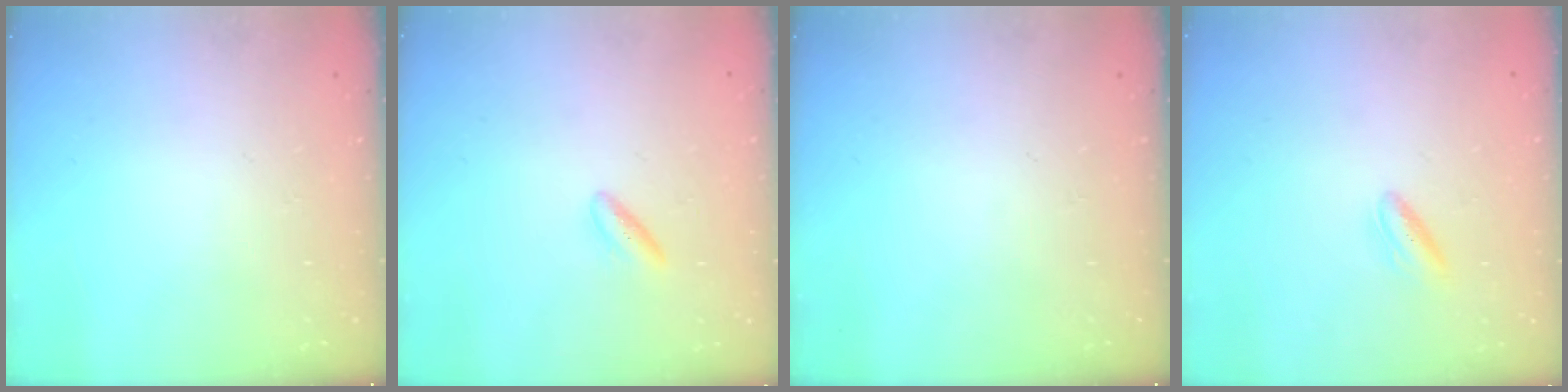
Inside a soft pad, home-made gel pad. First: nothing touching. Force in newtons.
{"total": 2.9, "press": 2.6, "slide": 1.4}
{"total": 0.0}
{"total": 4.5, "press": 4.4, "slide": 1.0}